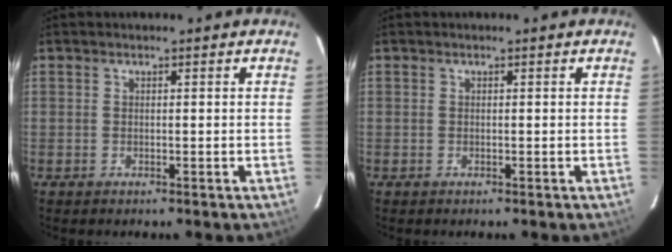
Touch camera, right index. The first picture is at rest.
{"total": 0.0}